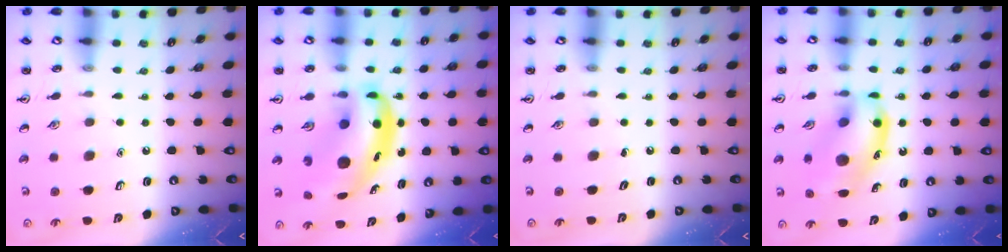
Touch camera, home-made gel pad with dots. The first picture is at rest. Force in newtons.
{"total": 10.1, "press": 9.7, "slide": 2.7}
{"total": 0.0}
{"total": 14.7, "press": 14.6, "slide": 2.0}